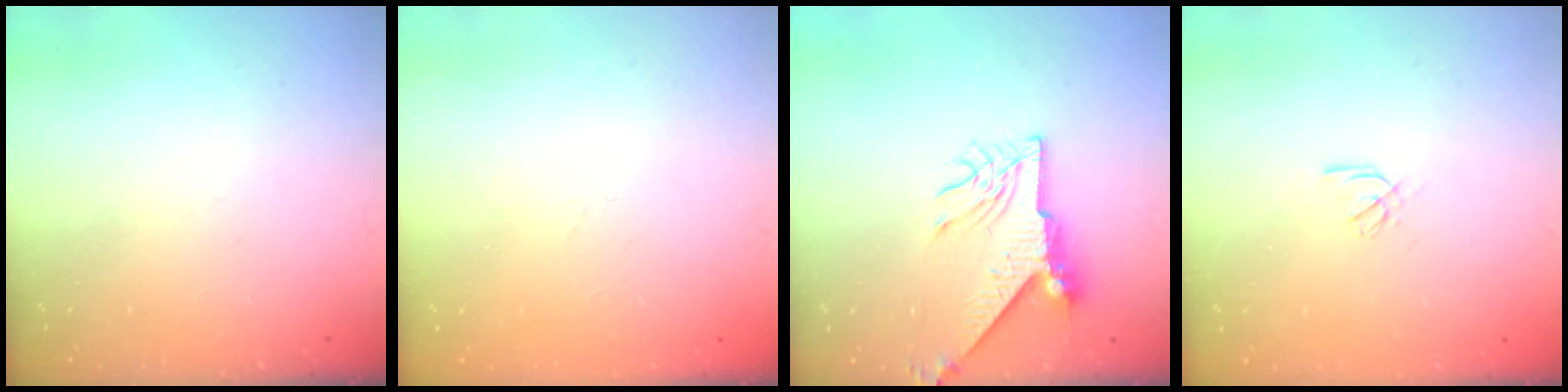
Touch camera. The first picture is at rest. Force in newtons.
{"total": 0.9, "press": 0.9, "slide": 0.2}
{"total": 8.5, "press": 8.4, "slide": 1.0}
{"total": 2.2, "press": 2.1, "slide": 0.6}